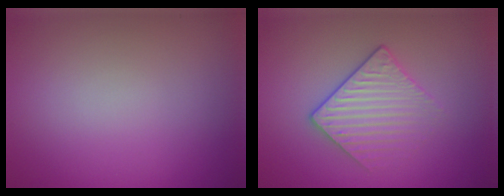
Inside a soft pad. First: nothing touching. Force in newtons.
{"total": 3.1, "press": 2.9, "slide": 1.2}